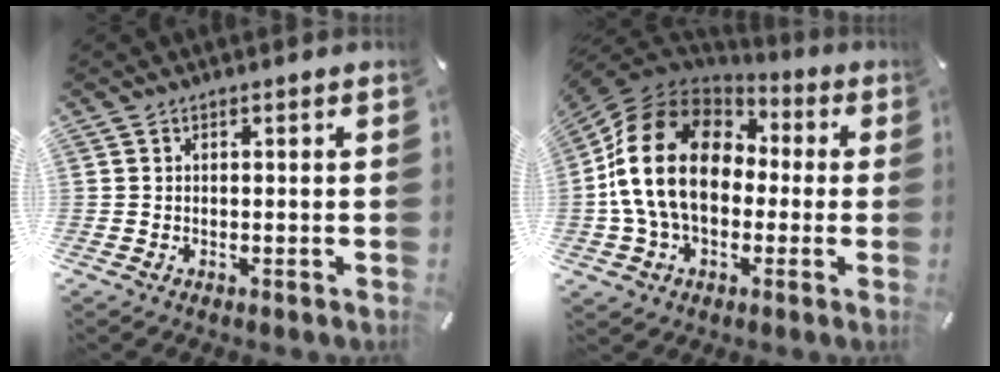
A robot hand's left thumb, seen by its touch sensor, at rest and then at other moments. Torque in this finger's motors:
{"motor_torque": [1.01, 2.28, 2.77, 0.00, 0.83]}